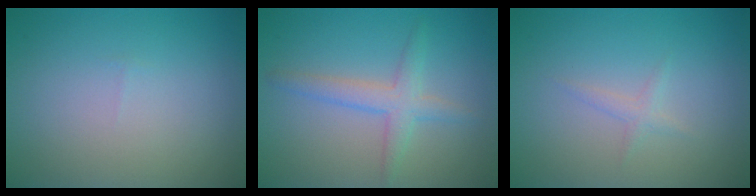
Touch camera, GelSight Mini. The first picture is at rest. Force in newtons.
{"total": 2.8, "press": 2.7, "slide": 0.2}
{"total": 0.5, "press": 0.5, "slide": 0.0}